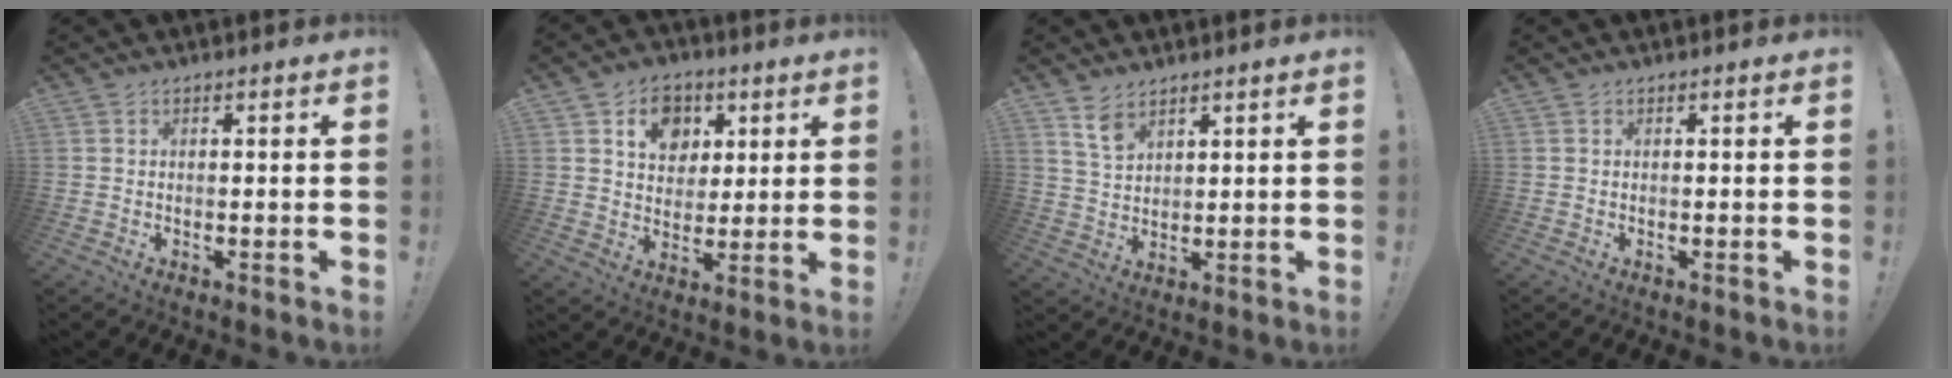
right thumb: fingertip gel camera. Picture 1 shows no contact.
{"total": 11.3, "force": [4.5, 9.2, 4.7], "torque": [-0.072, -0.013, 0.089]}
{"total": 6.5, "force": [4.5, 3.8, 2.8], "torque": [-0.045, -0.024, 0.085]}
{"total": 0.0}